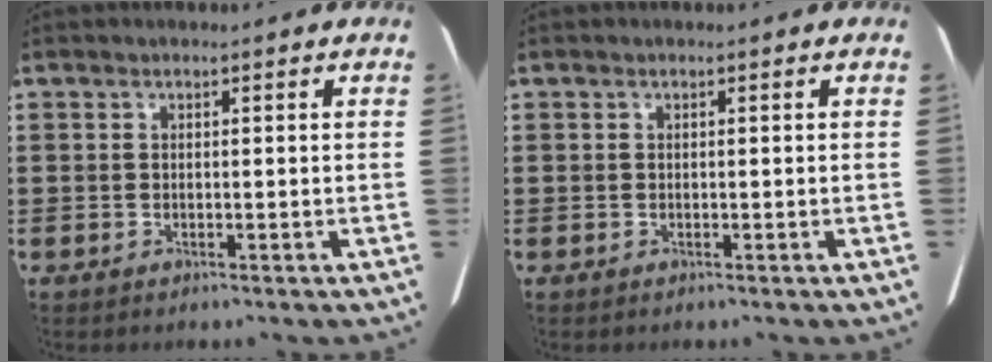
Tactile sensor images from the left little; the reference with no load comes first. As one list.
[{"total": 0.0}]